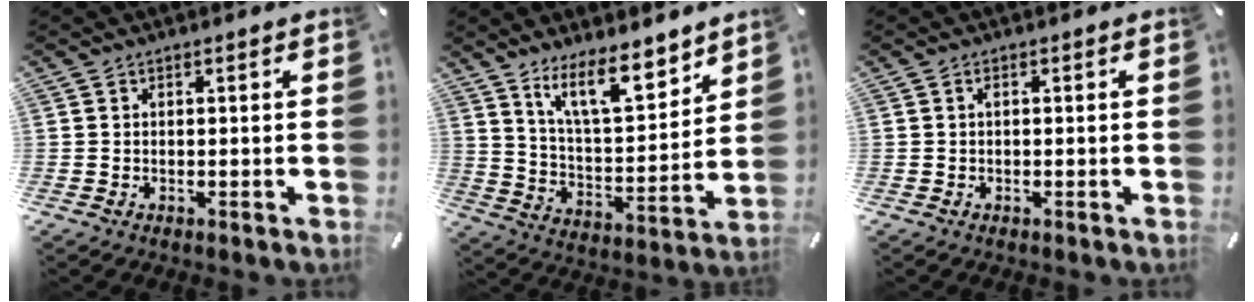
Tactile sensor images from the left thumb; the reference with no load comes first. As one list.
[{"total": 13.5, "force": [10.0, 4.8, 7.7], "torque": [-0.139, -0.057, 0.179]}, {"total": 0.7, "force": [0.1, 0.1, 0.7], "torque": [-0.015, 0.001, 0.002]}]